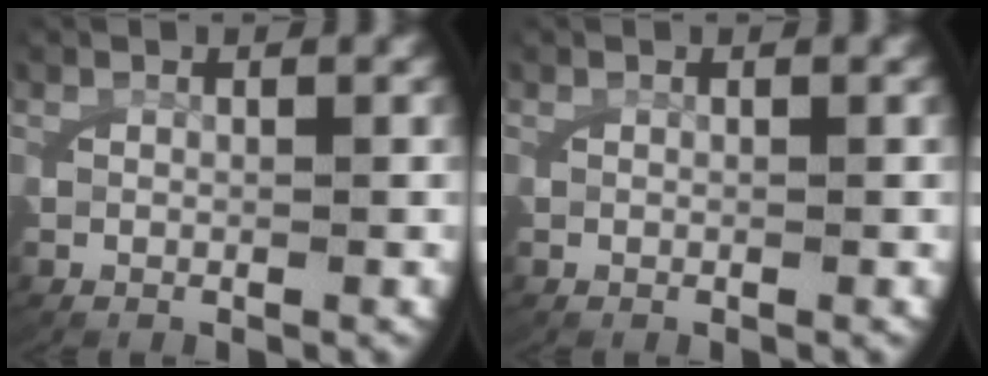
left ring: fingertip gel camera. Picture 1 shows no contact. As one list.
[{"total": 0.0}]